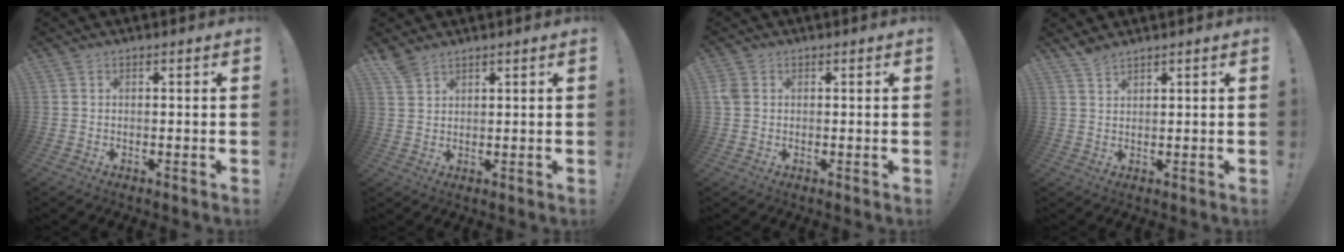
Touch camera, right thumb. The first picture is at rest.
{"total": 3.8, "force": [3.1, 1.6, 1.4], "torque": [-0.026, -0.018, 0.060]}
{"total": 3.2, "force": [0.8, 2.5, 1.8], "torque": [-0.033, 0.007, 0.018]}
{"total": 3.0, "force": [2.6, 0.6, 1.4], "torque": [-0.026, -0.014, 0.047]}